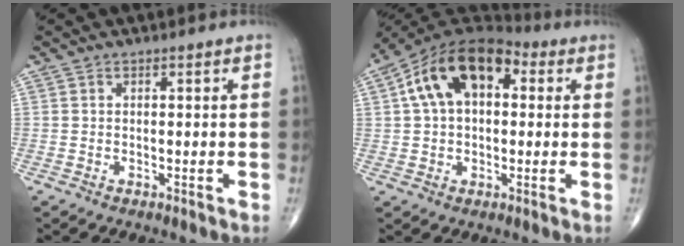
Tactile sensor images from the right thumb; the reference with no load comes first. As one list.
[{"total": 15.9, "force": [3.7, 9.7, 12.0], "torque": [-0.197, 0.034, 0.052]}]